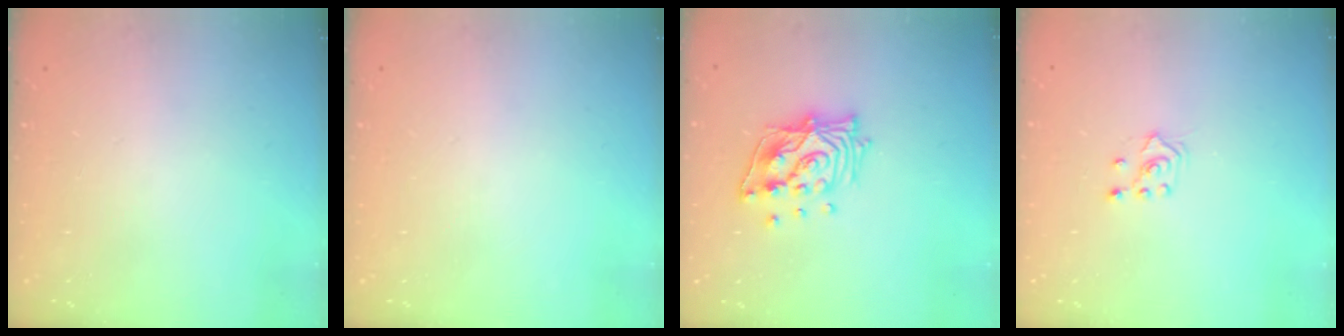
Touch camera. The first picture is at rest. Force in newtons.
{"total": 0.0}
{"total": 14.9, "press": 14.8, "slide": 2.0}
{"total": 3.2, "press": 3.1, "slide": 0.9}